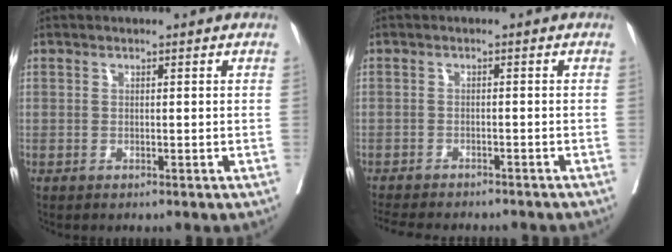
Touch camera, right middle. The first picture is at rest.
{"total": 12.6, "force": [-11.2, 2.7, 5.0], "torque": [-0.091, -0.019, -0.145]}